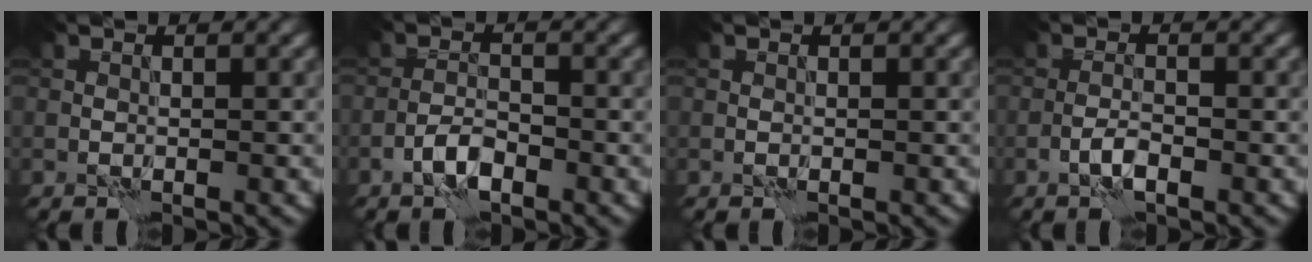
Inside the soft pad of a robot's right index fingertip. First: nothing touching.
{"total": 2.5, "force": [-1.6, 0.9, 1.7], "torque": [-0.032, 0.006, -0.035]}
{"total": 0.0}
{"total": 1.7, "force": [-1.0, 0.4, 1.3], "torque": [-0.028, 0.004, -0.023]}